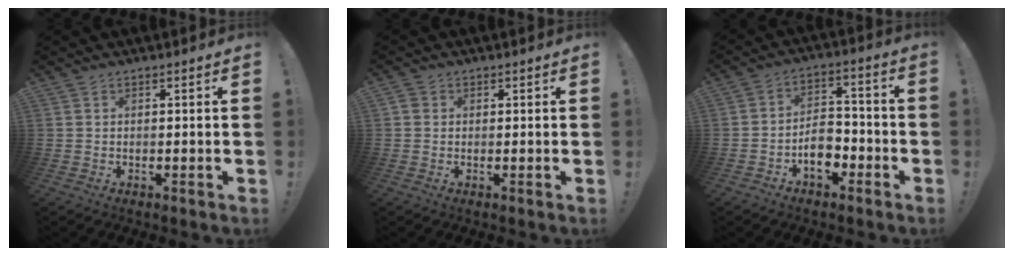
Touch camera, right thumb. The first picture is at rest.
{"total": 1.6, "force": [0.5, 1.4, 0.7], "torque": [-0.015, 0.005, 0.011]}
{"total": 9.7, "force": [-4.2, 6.5, 5.8], "torque": [-0.086, 0.026, -0.070]}